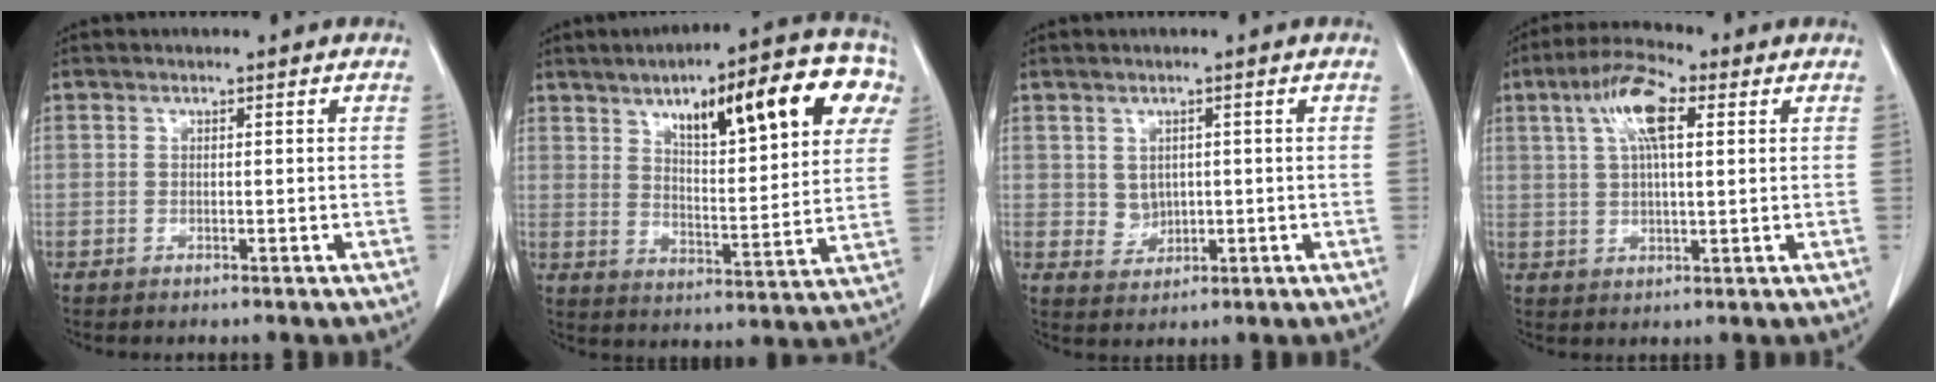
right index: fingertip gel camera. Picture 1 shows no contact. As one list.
[{"total": 20.6, "force": [9.4, 5.1, 17.6], "torque": [-0.249, 0.032, 0.136]}, {"total": 2.8, "force": [0.4, 2.4, 1.5], "torque": [-0.024, -0.002, 0.014]}, {"total": 8.9, "force": [3.3, 2.5, 7.8], "torque": [-0.157, 0.020, 0.061]}]